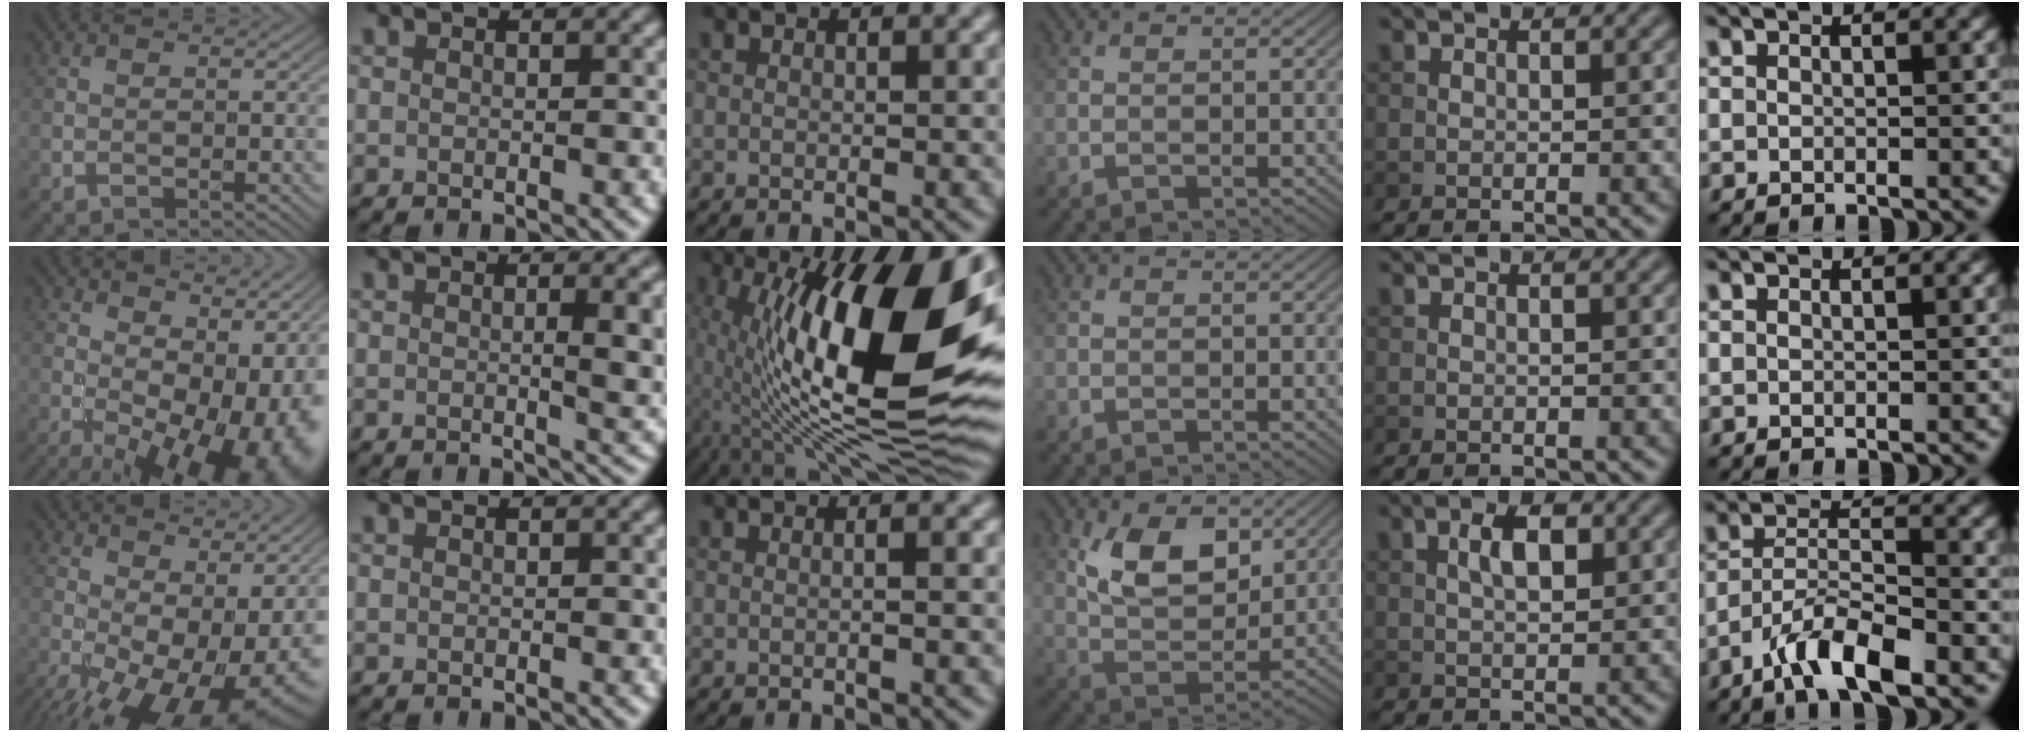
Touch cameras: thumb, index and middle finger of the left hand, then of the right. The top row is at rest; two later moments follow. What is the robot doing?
{"motion": "unscrew", "object": "dispenser bottle"}